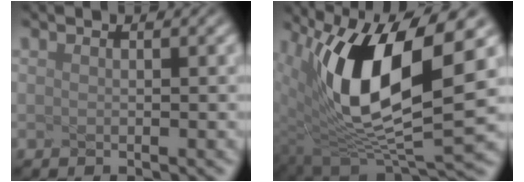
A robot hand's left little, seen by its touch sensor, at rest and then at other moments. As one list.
[{"total": 10.0, "force": [1.2, 3.3, 9.4], "torque": [-0.210, -0.032, 0.074]}]